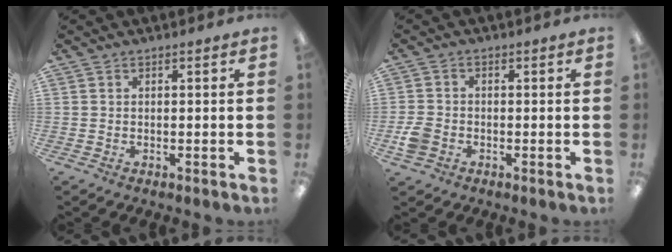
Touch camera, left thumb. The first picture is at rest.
{"total": 4.5, "force": [-1.7, 3.6, 2.2], "torque": [-0.030, 0.009, -0.031]}